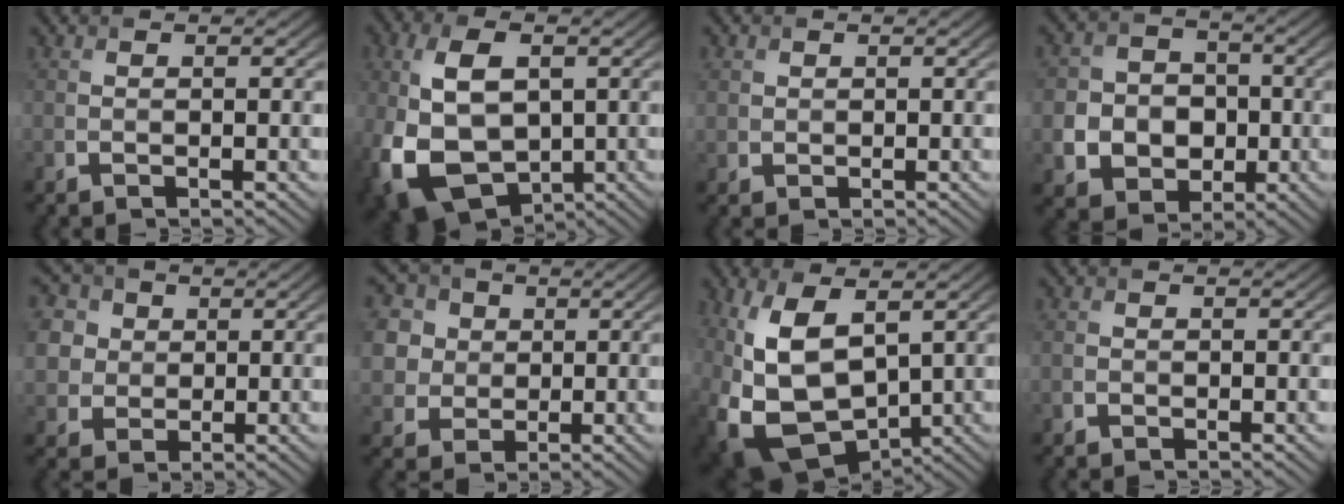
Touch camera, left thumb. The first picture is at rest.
{"total": 13.8, "force": [-1.8, 8.8, 10.5], "torque": [-0.242, -0.015, -0.031]}
{"total": 1.4, "force": [0.4, 1.3, 0.2], "torque": [-0.005, -0.005, 0.009]}
{"total": 9.1, "force": [-1.6, 8.3, 3.4], "torque": [-0.099, -0.012, -0.050]}
{"total": 8.7, "force": [2.8, 7.4, 3.6], "torque": [-0.123, 0.019, 0.048]}
{"total": 9.7, "force": [3.0, 8.3, 4.0], "torque": [-0.142, 0.019, 0.058]}
{"total": 13.3, "force": [1.1, 8.6, 10.1], "torque": [-0.251, -0.029, 0.029]}
{"total": 1.0, "force": [-0.5, 0.8, 0.2], "torque": [-0.002, -0.003, -0.012]}